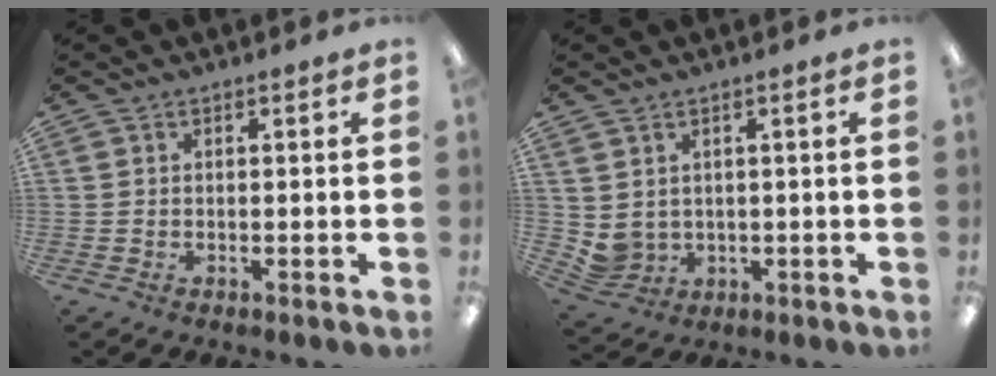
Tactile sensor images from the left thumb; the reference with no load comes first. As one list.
[{"total": 3.5, "force": [1.8, 2.8, 0.9], "torque": [-0.024, -0.009, 0.037]}]